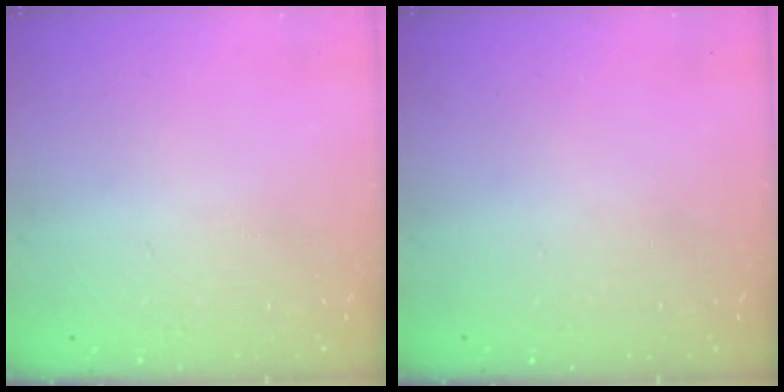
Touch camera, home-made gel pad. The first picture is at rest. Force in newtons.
{"total": 0.0}